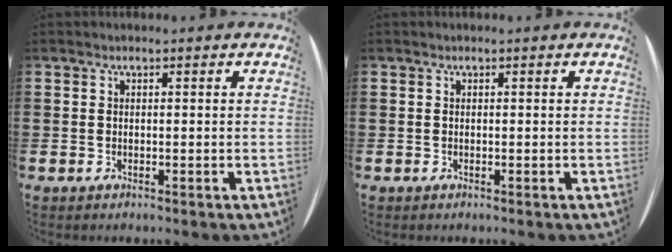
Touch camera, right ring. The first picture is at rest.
{"total": 0.0}